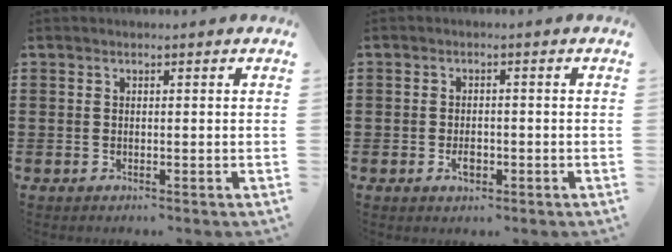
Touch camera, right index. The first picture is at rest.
{"total": 2.0, "force": [-0.8, 1.3, 1.4], "torque": [-0.026, 0.002, -0.014]}